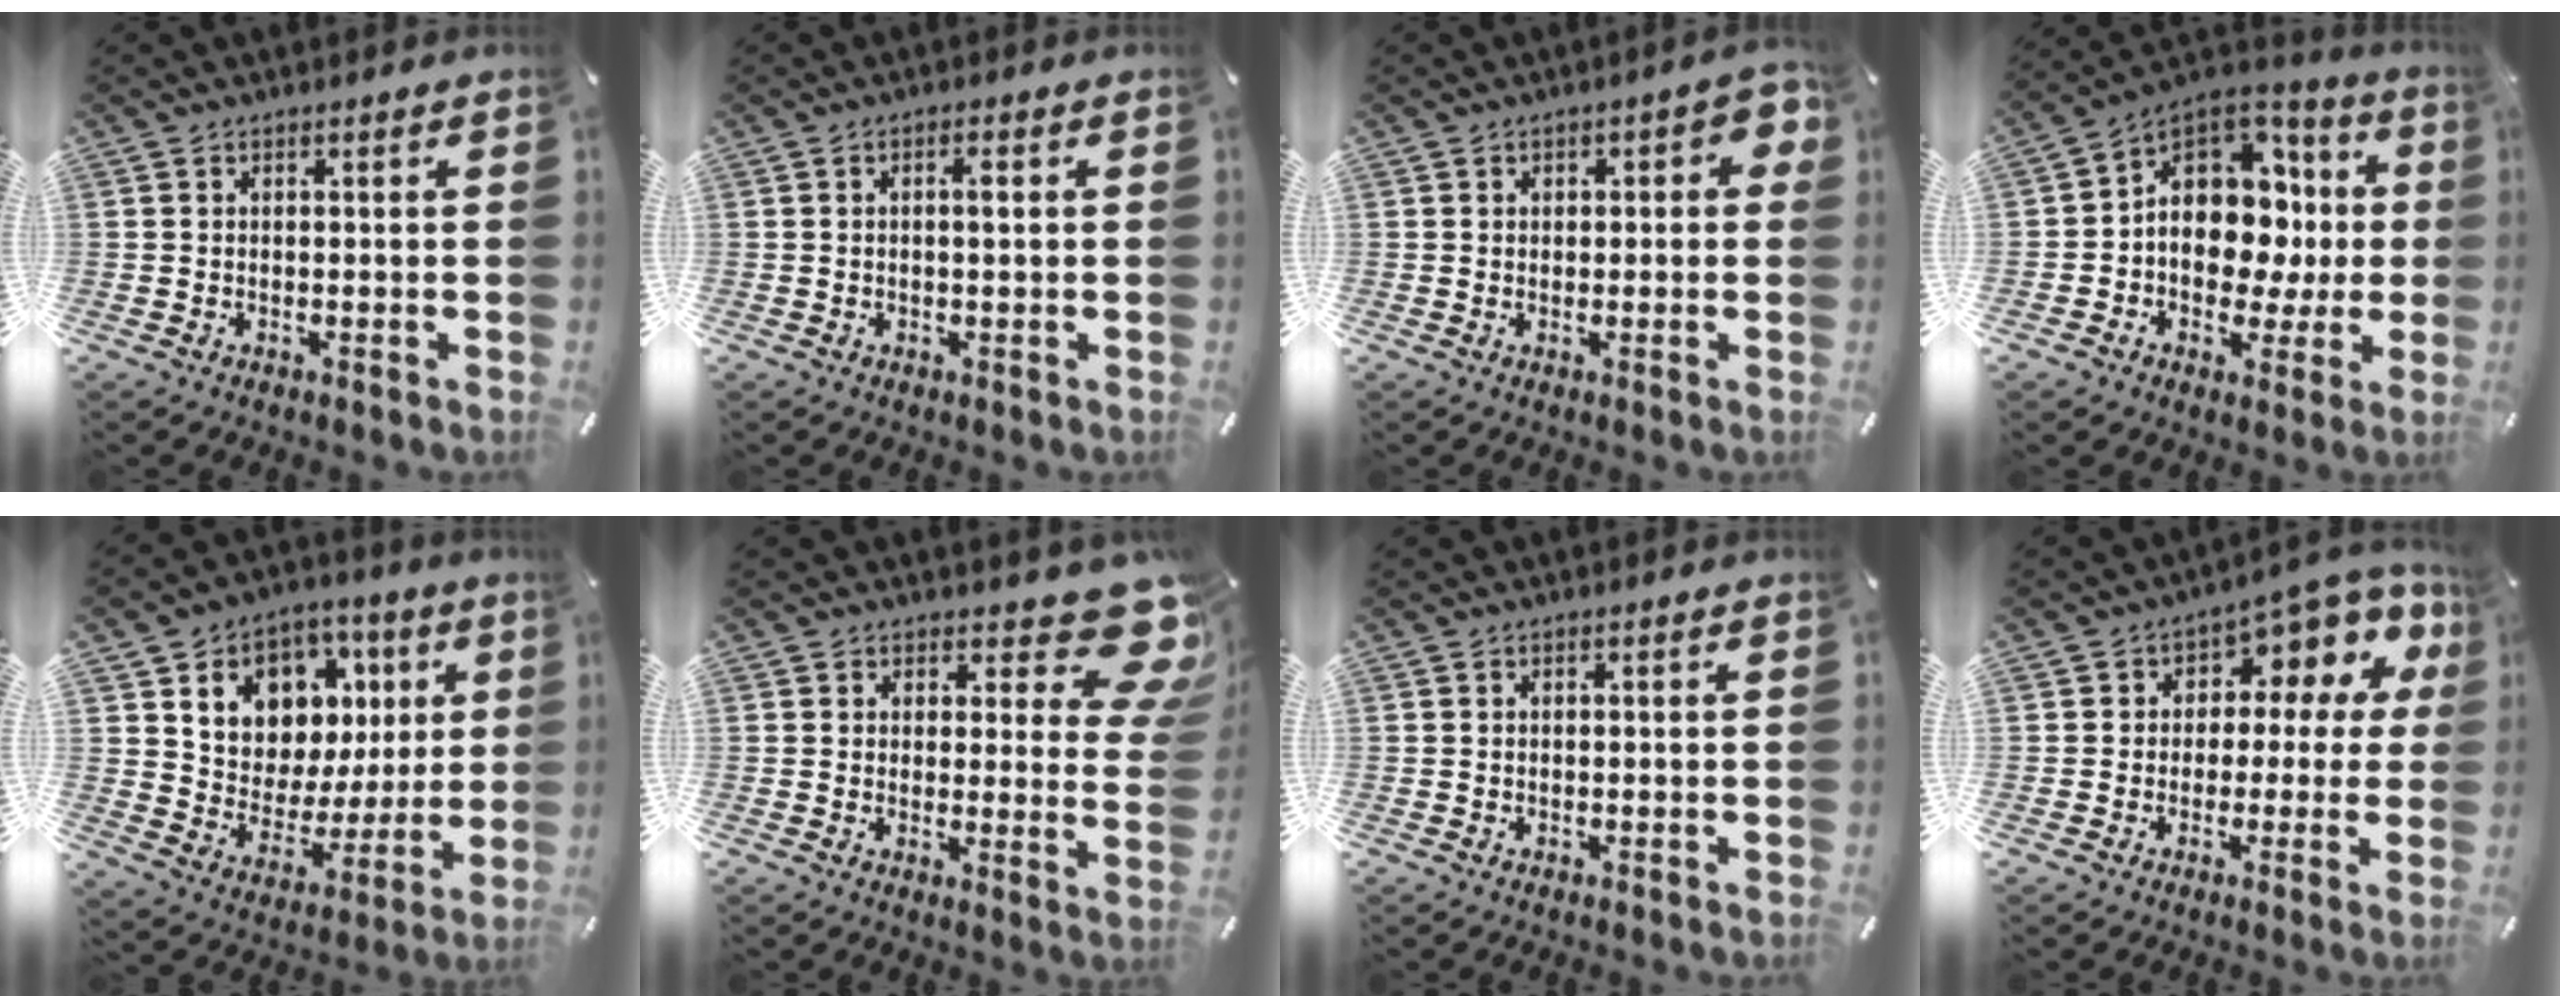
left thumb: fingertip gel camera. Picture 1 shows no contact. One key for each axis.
{"total": 1.9, "fx": 0.3, "fy": 0.5, "fz": 1.9, "tx": -0.038, "ty": 0.001, "tz": 0.003}
{"total": 3.4, "fx": 0.5, "fy": 2.2, "fz": 2.5, "tx": -0.024, "ty": 0.002, "tz": 0.003}
{"total": 14.2, "fx": 1.1, "fy": 11.6, "fz": 8.2, "tx": -0.116, "ty": -0.021, "tz": 0.026}
{"total": 10.5, "fx": 3.9, "fy": 9.4, "fz": 2.7, "tx": -0.047, "ty": -0.039, "tz": 0.079}
{"total": 11.2, "fx": 7.1, "fy": 5.0, "fz": 7.1, "tx": -0.077, "ty": -0.058, "tz": 0.125}
{"total": 0.0}
{"total": 8.5, "fx": 2.9, "fy": 5.9, "fz": 5.3, "tx": -0.065, "ty": -0.029, "tz": 0.052}